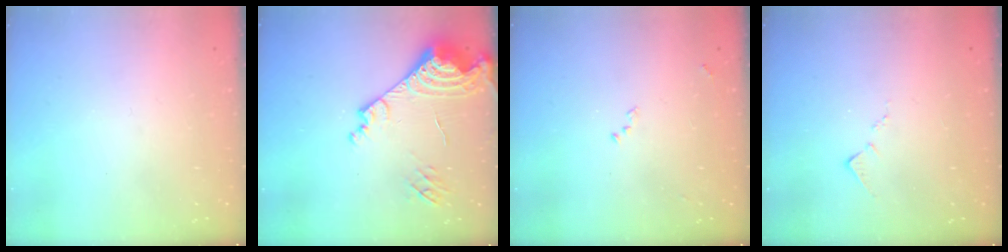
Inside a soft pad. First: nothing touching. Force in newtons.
{"total": 17.7, "press": 17.6, "slide": 2.2}
{"total": 7.5, "press": 7.5, "slide": 1.0}
{"total": 7.9, "press": 7.9, "slide": 0.9}